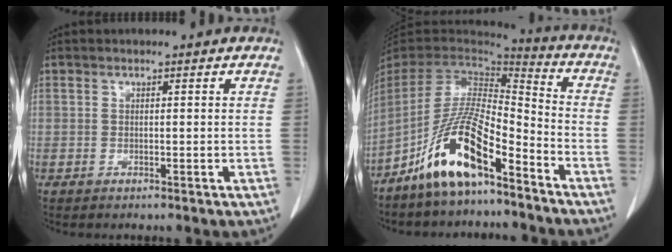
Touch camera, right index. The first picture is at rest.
{"total": 13.4, "force": [-8.4, 2.8, 10.1], "torque": [-0.205, 0.002, -0.157]}